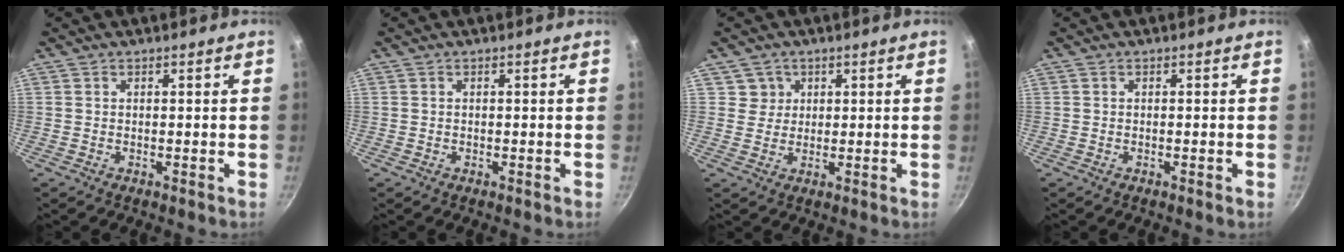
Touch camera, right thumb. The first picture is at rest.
{"total": 0.0}
{"total": 3.3, "force": [1.2, 3.1, 0.0], "torque": [0.029, 0.007, 0.017]}
{"total": 0.5, "force": [-0.3, -0.1, 0.5], "torque": [-0.009, 0.002, -0.007]}